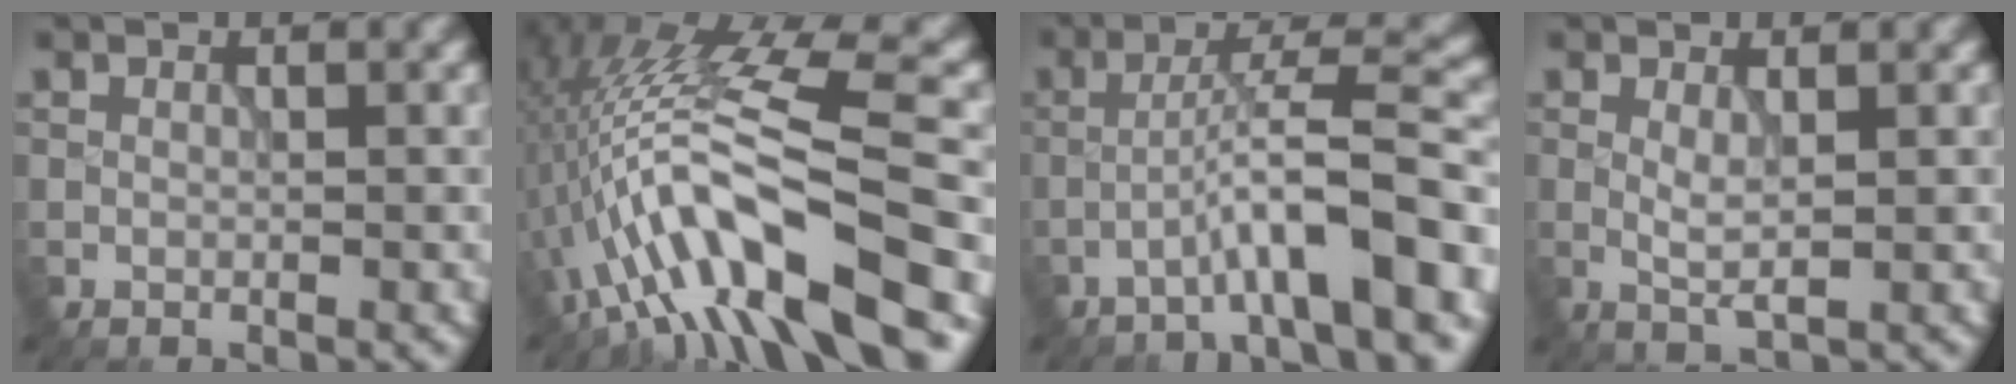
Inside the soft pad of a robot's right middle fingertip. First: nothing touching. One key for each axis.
{"total": 12.3, "fx": -3.5, "fy": 3.3, "fz": 11.2, "tx": -0.197, "ty": 0.019, "tz": -0.059}
{"total": 7.2, "fx": -3.3, "fy": 0.8, "fz": 6.4, "tx": -0.099, "ty": 0.027, "tz": -0.058}
{"total": 1.7, "fx": 0.3, "fy": 0.3, "fz": 1.6, "tx": -0.035, "ty": -0.005, "tz": 0.007}